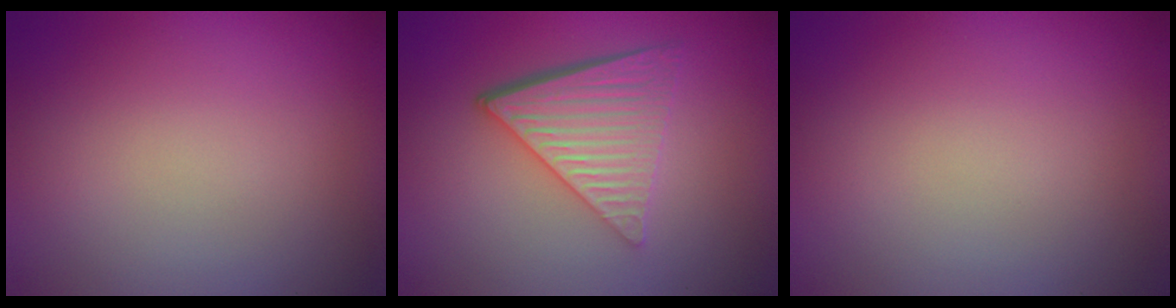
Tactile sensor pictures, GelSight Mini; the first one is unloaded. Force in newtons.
{"total": 5.7, "press": 4.0, "slide": 4.1}
{"total": 0.0}